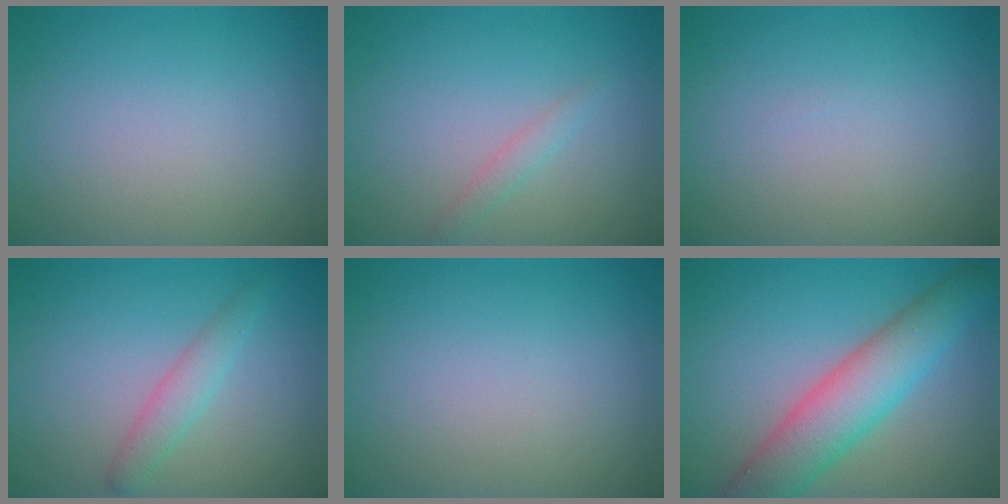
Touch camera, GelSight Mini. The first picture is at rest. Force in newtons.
{"total": 1.1, "press": 1.1, "slide": 0.1}
{"total": 0.0}
{"total": 2.1, "press": 2.1, "slide": 0.0}
{"total": 0.0}
{"total": 6.8, "press": 6.8, "slide": 0.3}